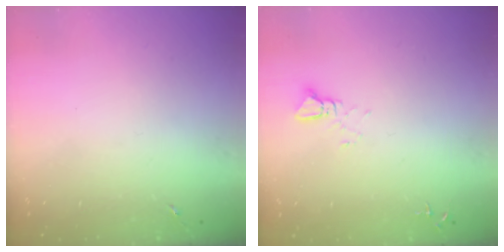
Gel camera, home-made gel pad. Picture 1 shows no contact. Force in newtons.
{"total": 2.4, "press": 2.4, "slide": 0.1}